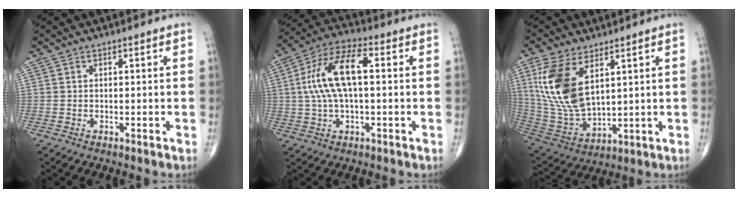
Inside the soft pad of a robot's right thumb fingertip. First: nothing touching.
{"total": 13.0, "force": [1.4, 5.5, 11.7], "torque": [-0.239, 0.033, 0.023]}
{"total": 15.7, "force": [5.8, 8.0, 12.2], "torque": [-0.249, -0.023, 0.129]}